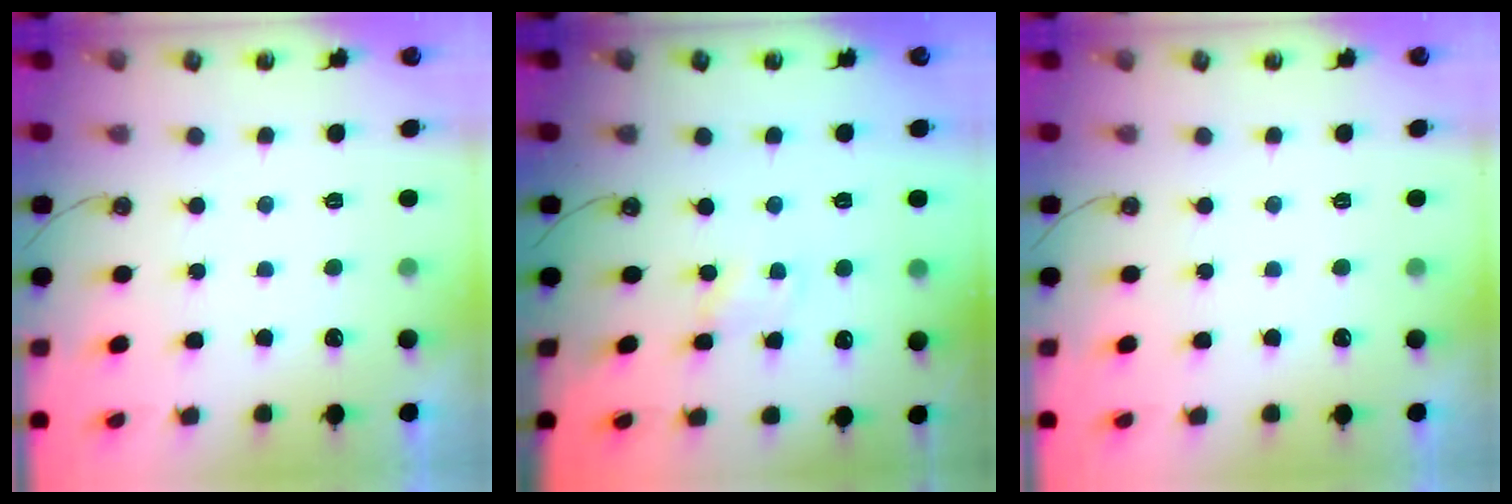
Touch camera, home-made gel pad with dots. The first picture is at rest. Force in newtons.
{"total": 1.1, "press": 1.1, "slide": 0.2}
{"total": 0.0}